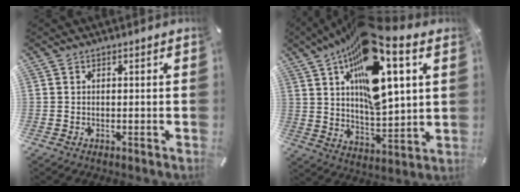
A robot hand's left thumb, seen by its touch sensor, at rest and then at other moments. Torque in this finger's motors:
{"motor_torque": [2.55, 2.45, 2.26, -0.51, 1.03]}